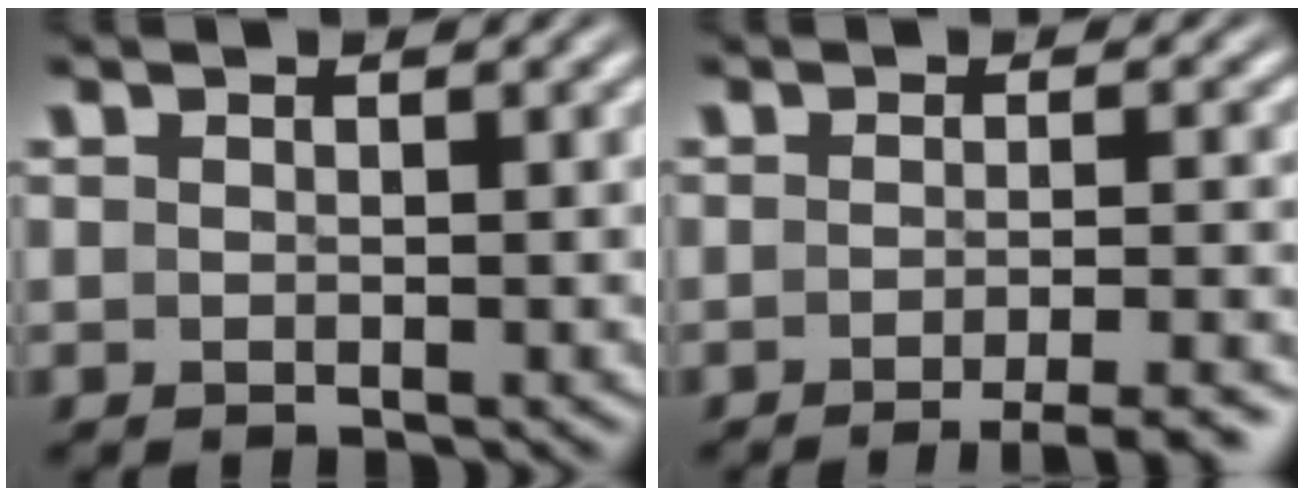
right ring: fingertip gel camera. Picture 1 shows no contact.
{"total": 4.6, "force": [-3.8, 0.3, 2.6], "torque": [-0.028, -0.001, -0.059]}